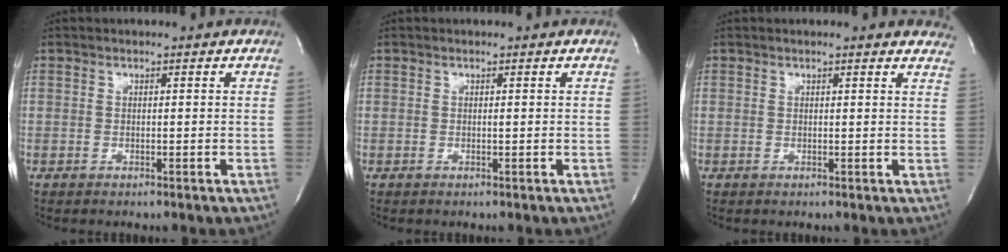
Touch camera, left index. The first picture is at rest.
{"total": 0.0}
{"total": 9.5, "force": [9.0, 1.8, 2.6], "torque": [-0.007, -0.003, 0.075]}